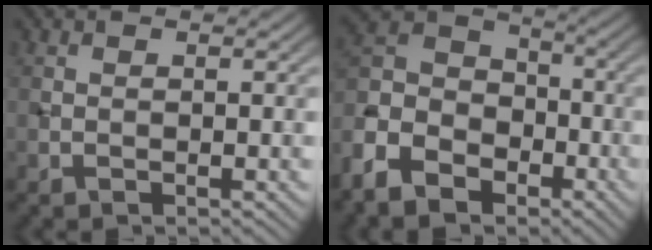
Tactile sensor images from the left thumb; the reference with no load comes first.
{"total": 12.2, "force": [-7.4, 7.5, 6.1], "torque": [-0.176, -0.029, -0.154]}